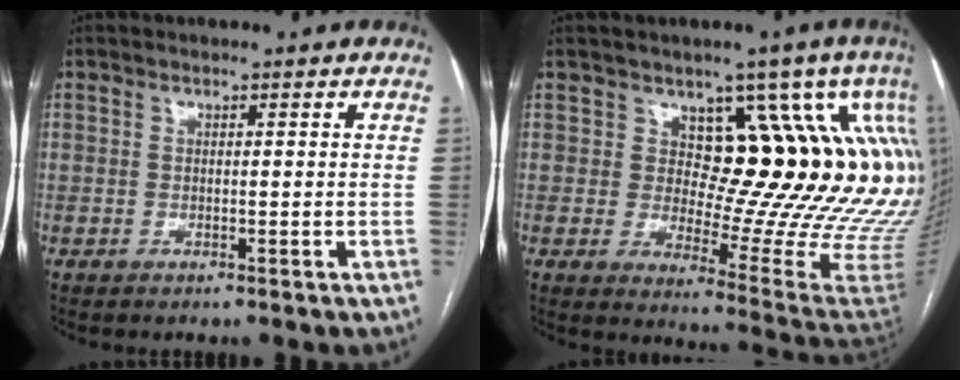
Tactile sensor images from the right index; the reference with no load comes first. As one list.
[{"total": 18.8, "force": [7.9, 5.9, 15.9], "torque": [-0.172, -0.021, 0.084]}]